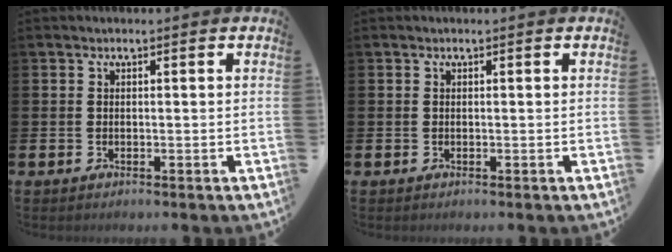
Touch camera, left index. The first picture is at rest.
{"total": 0.0}